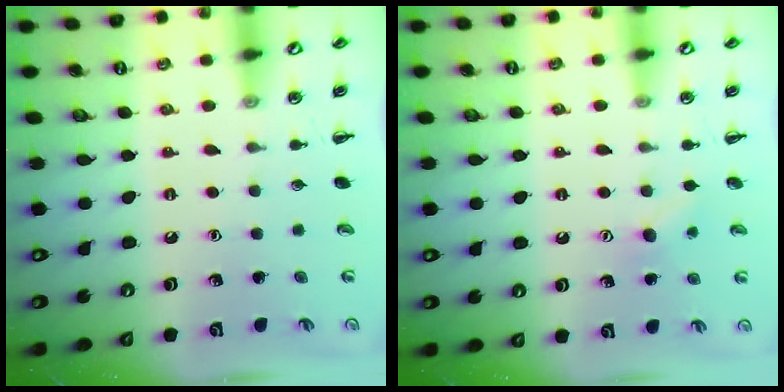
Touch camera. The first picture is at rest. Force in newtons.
{"total": 7.1, "press": 6.9, "slide": 1.6}